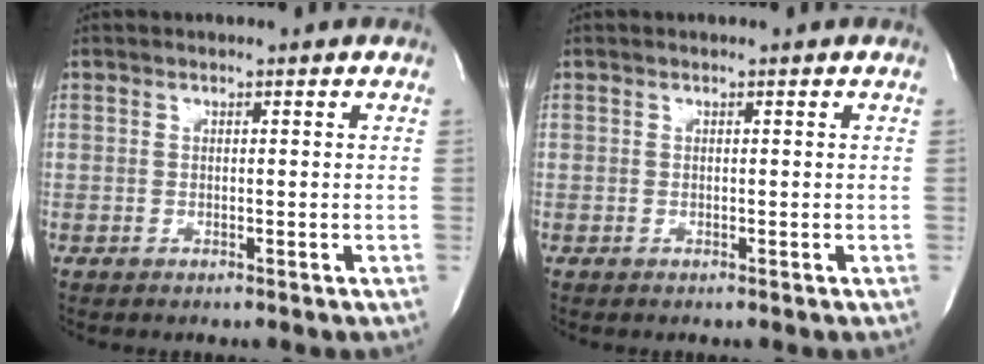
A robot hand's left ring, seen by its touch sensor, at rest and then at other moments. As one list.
[{"total": 0.0}]